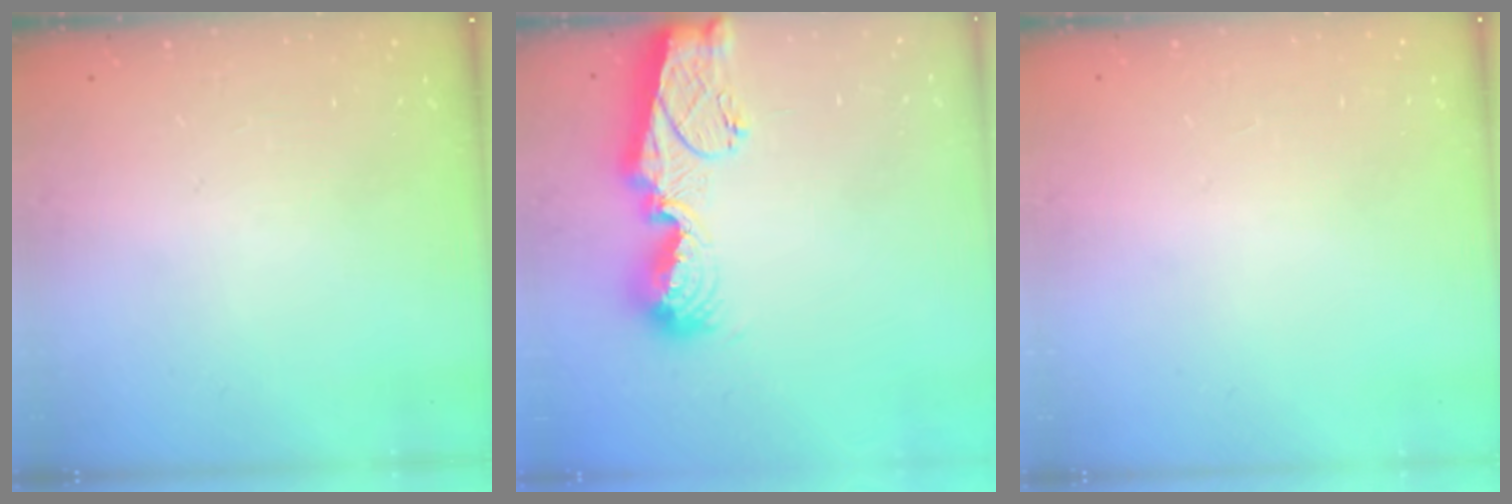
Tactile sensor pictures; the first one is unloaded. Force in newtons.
{"total": 12.9, "press": 12.9, "slide": 1.4}
{"total": 1.0, "press": 0.8, "slide": 0.6}